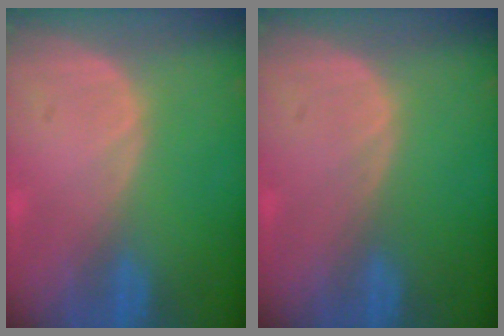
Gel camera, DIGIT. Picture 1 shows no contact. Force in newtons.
{"total": 0.0}